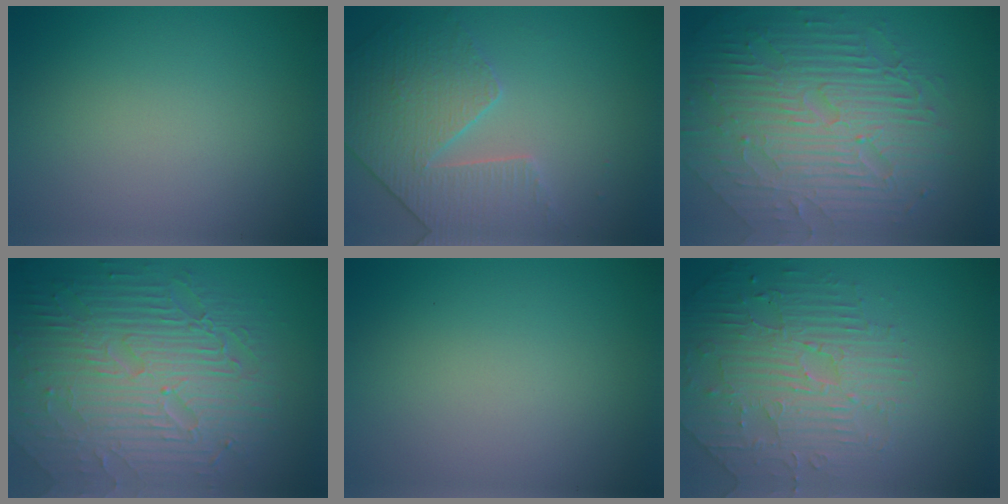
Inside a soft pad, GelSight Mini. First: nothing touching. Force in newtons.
{"total": 4.0, "press": 3.7, "slide": 1.5}
{"total": 9.5, "press": 6.2, "slide": 7.2}
{"total": 10.1, "press": 6.6, "slide": 7.6}
{"total": 0.0}
{"total": 4.2, "press": 4.1, "slide": 0.9}